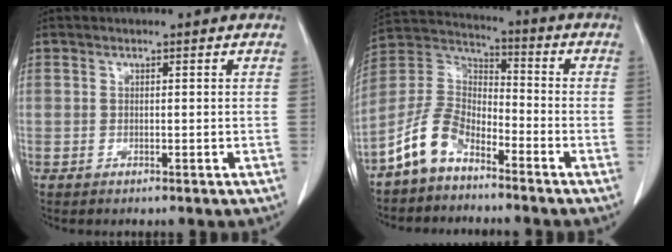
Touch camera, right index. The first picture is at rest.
{"total": 10.0, "force": [-6.7, 4.9, 5.5], "torque": [-0.138, 0.020, -0.140]}